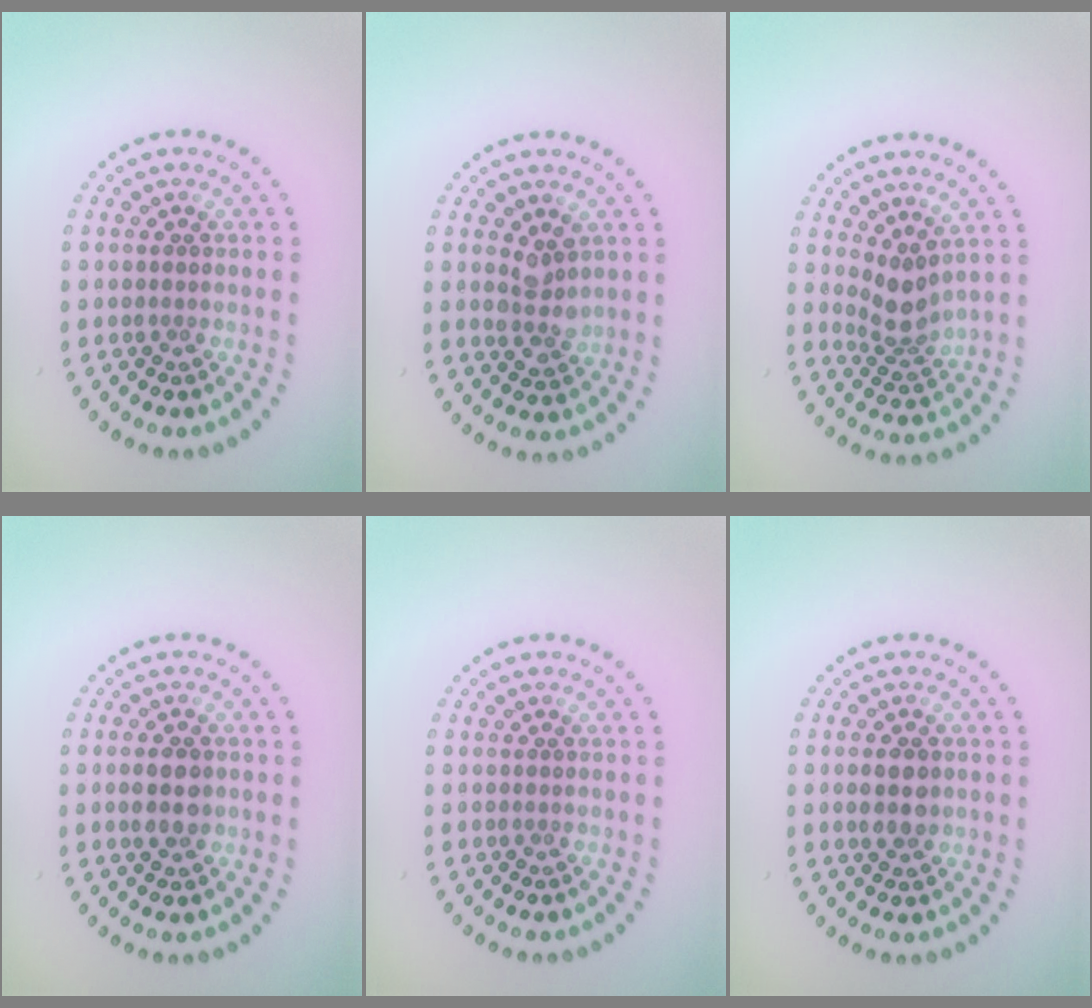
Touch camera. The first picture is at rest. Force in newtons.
{"total": 2.5, "press": 2.5, "slide": 0.5}
{"total": 3.0, "press": 2.1, "slide": 2.1}
{"total": 2.8, "press": 2.8, "slide": 0.1}
{"total": 0.0}
{"total": 2.3, "press": 2.3, "slide": 0.1}